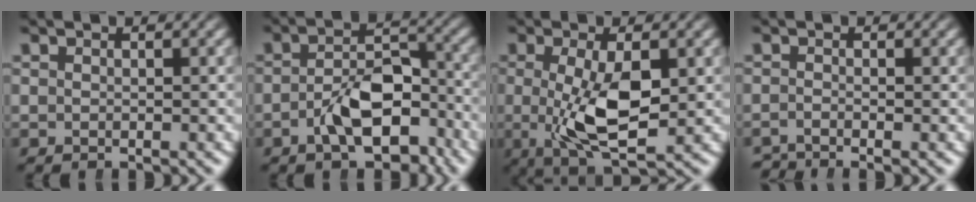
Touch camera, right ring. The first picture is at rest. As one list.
[{"total": 5.8, "force": [-2.8, 3.1, 3.9], "torque": [-0.067, -0.012, -0.043]}, {"total": 6.9, "force": [-0.7, 2.8, 6.3], "torque": [-0.121, -0.024, -0.001]}, {"total": 2.1, "force": [-1.9, 0.6, 0.5], "torque": [-0.006, -0.009, -0.033]}]